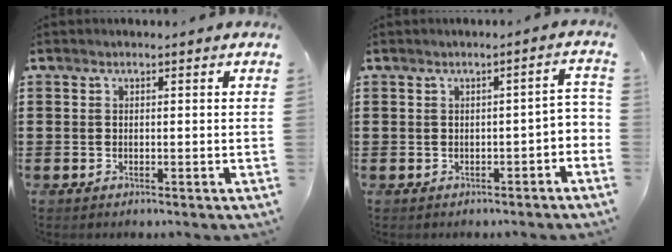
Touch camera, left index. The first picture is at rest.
{"total": 2.1, "force": [-1.3, 0.2, 1.6], "torque": [-0.027, -0.001, -0.028]}